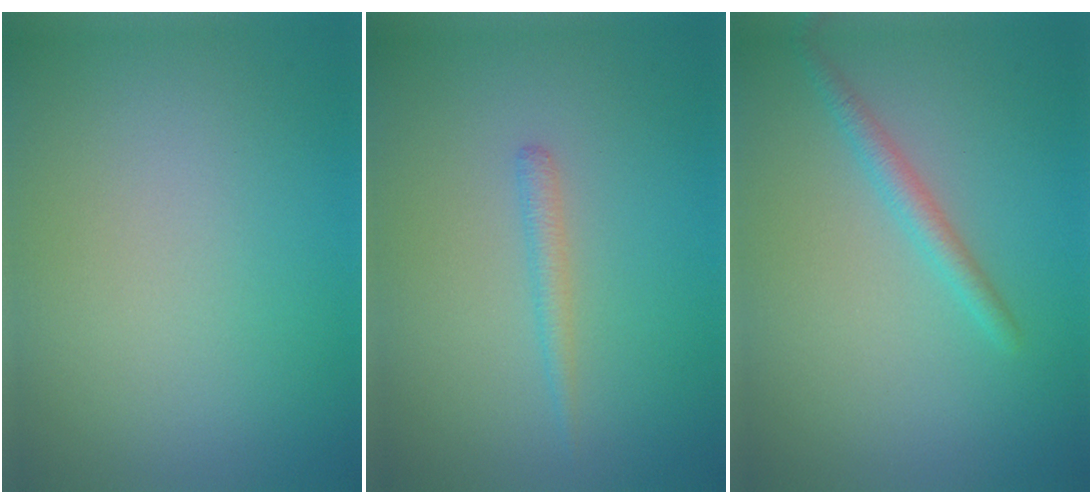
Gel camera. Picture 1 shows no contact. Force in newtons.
{"total": 1.2, "press": 1.2, "slide": 0.0}
{"total": 1.8, "press": 1.8, "slide": 0.1}